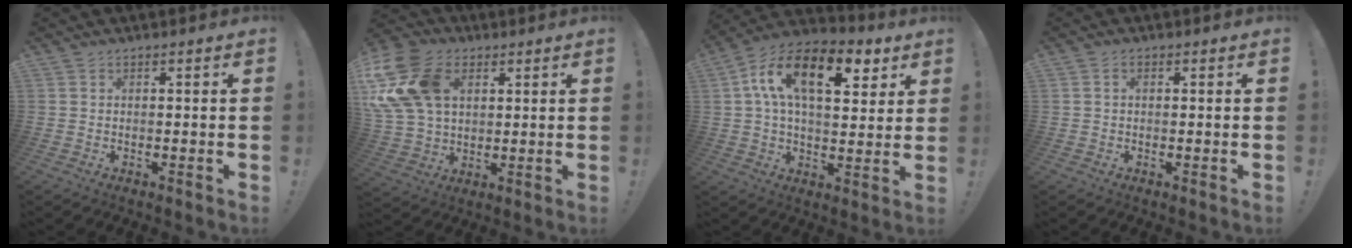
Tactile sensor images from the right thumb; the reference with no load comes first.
{"total": 20.5, "force": [5.8, 14.4, 13.4], "torque": [-0.270, -0.009, 0.112]}
{"total": 18.1, "force": [6.8, 9.5, 13.8], "torque": [-0.224, -0.015, 0.110]}
{"total": 1.1, "force": [0.1, 0.6, 0.9], "torque": [-0.024, 0.006, 0.001]}